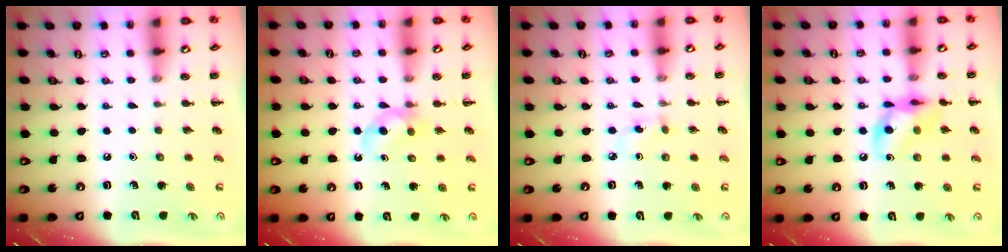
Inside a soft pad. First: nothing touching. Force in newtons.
{"total": 4.1, "press": 3.8, "slide": 1.5}
{"total": 3.8, "press": 3.4, "slide": 1.5}
{"total": 12.3, "press": 12.2, "slide": 1.3}